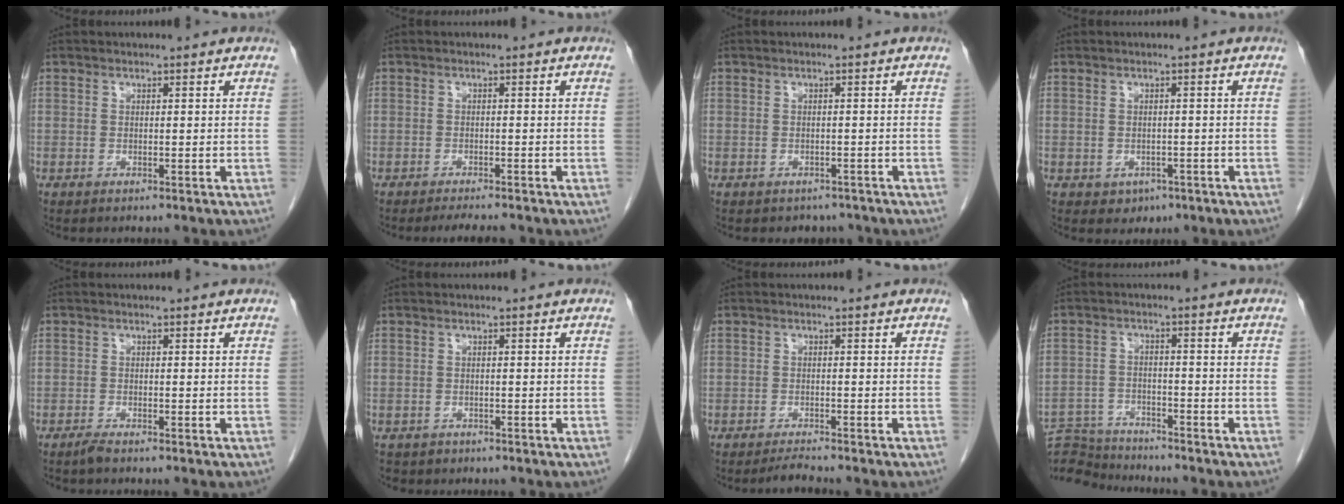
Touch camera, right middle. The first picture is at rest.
{"total": 3.2, "force": [-2.9, 0.1, 1.4], "torque": [-0.024, -0.010, -0.041]}
{"total": 2.9, "force": [-2.4, 1.5, 0.1], "torque": [-0.007, 0.003, -0.032]}
{"total": 2.3, "force": [-1.1, 1.9, 0.9], "torque": [-0.012, 0.004, -0.003]}
{"total": 1.0, "force": [-0.9, 0.0, 0.5], "torque": [-0.014, -0.002, -0.018]}
{"total": 1.8, "force": [-1.3, 1.3, -0.1], "torque": [-0.007, 0.003, -0.022]}
{"total": 1.8, "force": [-1.7, -0.6, 0.4], "torque": [-0.016, -0.012, -0.029]}
{"total": 9.1, "force": [-9.0, 1.2, 0.4], "torque": [-0.007, 0.009, -0.157]}